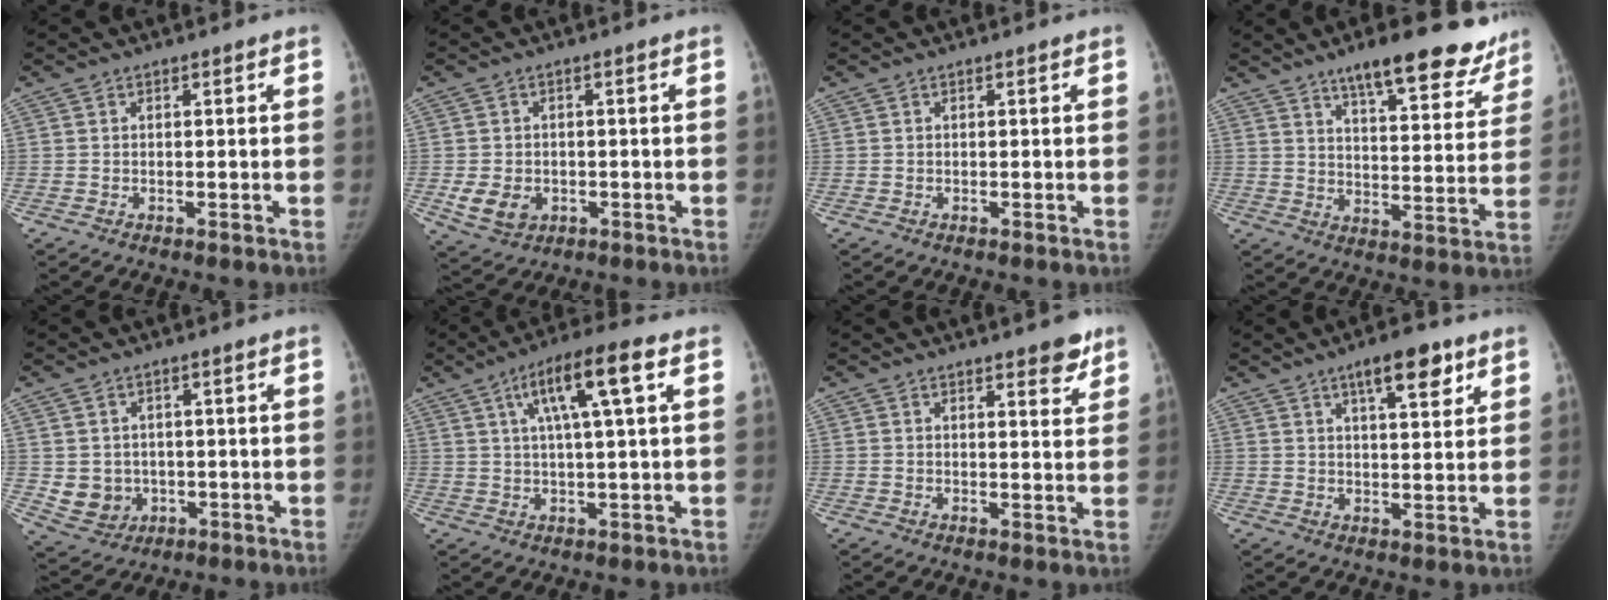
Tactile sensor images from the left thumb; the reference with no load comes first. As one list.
[{"total": 5.8, "force": [-1.5, 4.6, 3.2], "torque": [-0.048, 0.002, -0.015]}, {"total": 0.0}, {"total": 18.8, "force": [14.0, 5.9, 11.0], "torque": [-0.100, -0.065, 0.192]}, {"total": 6.4, "force": [-0.5, 5.8, 2.5], "torque": [-0.019, 0.005, 0.009]}, {"total": 11.0, "force": [4.2, 1.7, 10.0], "torque": [-0.180, 0.006, 0.067]}, {"total": 5.1, "force": [3.5, 1.6, 3.3], "torque": [-0.024, -0.019, 0.042]}, {"total": 8.5, "force": [5.0, 2.9, 6.3], "torque": [-0.074, -0.023, 0.074]}]